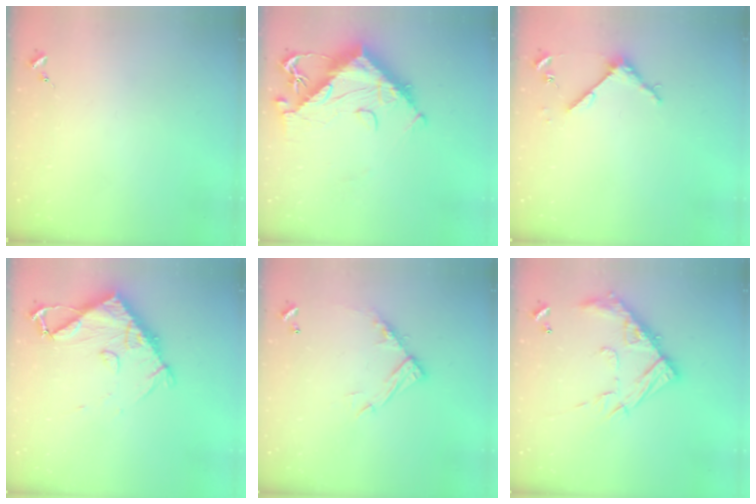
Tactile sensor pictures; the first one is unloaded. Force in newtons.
{"total": 17.1, "press": 17.0, "slide": 1.9}
{"total": 4.5, "press": 4.5, "slide": 0.5}
{"total": 10.9, "press": 10.8, "slide": 1.4}
{"total": 12.8, "press": 12.8, "slide": 1.0}
{"total": 17.4, "press": 17.3, "slide": 1.3}